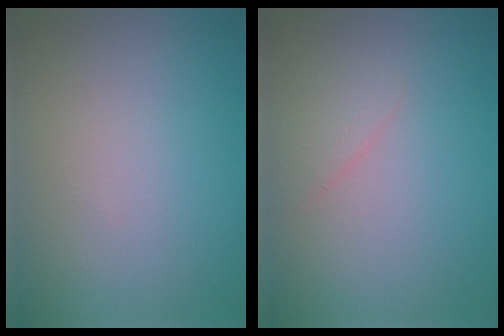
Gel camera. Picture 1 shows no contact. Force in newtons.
{"total": 1.2, "press": 1.2, "slide": 0.0}